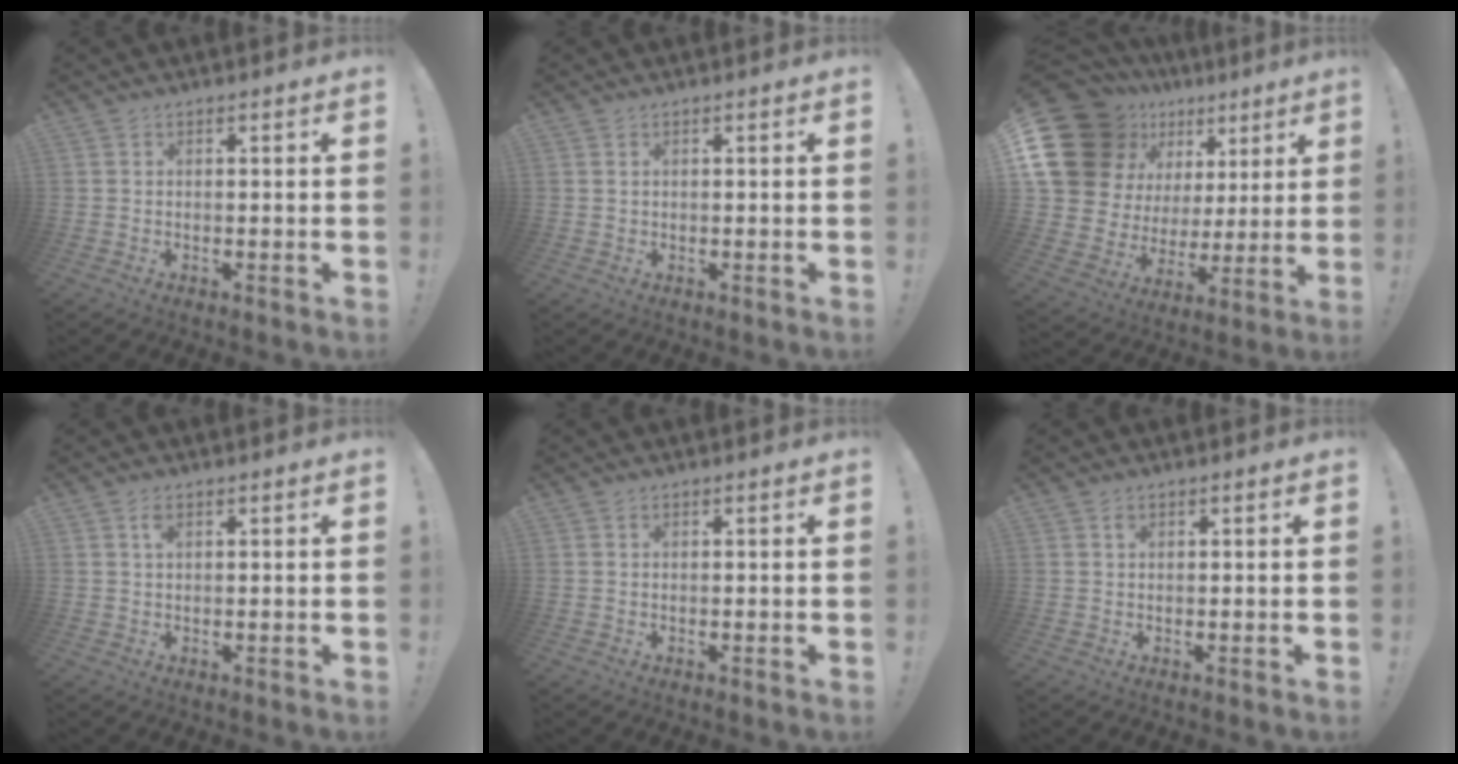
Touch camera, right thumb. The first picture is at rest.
{"total": 0.7, "force": [0.4, 0.6, 0.2], "torque": [-0.010, 0.004, 0.009]}
{"total": 21.2, "force": [11.0, 14.6, 10.6], "torque": [-0.165, -0.077, 0.243]}
{"total": 2.0, "force": [0.9, 1.0, 1.5], "torque": [-0.025, -0.001, 0.014]}
{"total": 0.0}
{"total": 0.8, "force": [0.4, 0.6, 0.4], "torque": [0.000, -0.002, 0.006]}